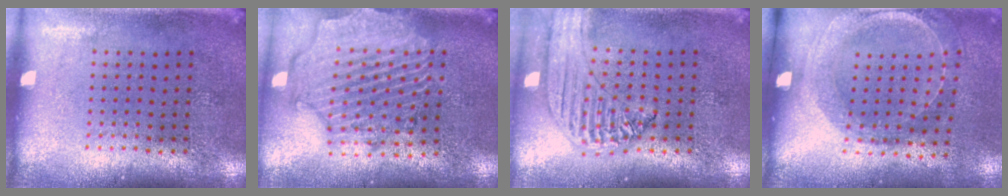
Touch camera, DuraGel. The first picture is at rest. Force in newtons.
{"total": 2.6, "press": 2.3, "slide": 1.1}
{"total": 1.3, "press": 1.2, "slide": 0.2}
{"total": 1.5, "press": 1.4, "slide": 0.4}